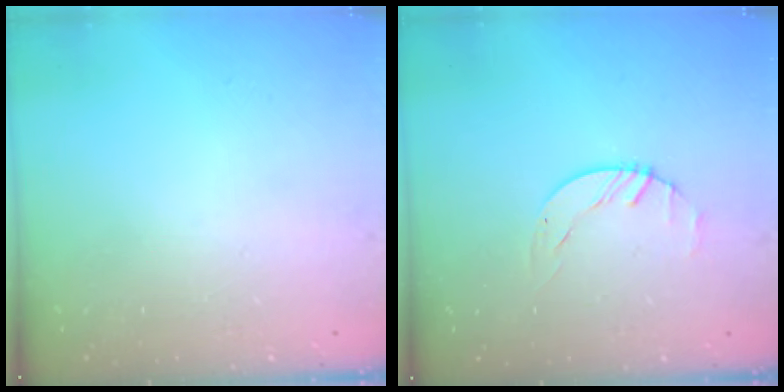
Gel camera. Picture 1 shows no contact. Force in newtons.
{"total": 0.6, "press": 0.6, "slide": 0.1}